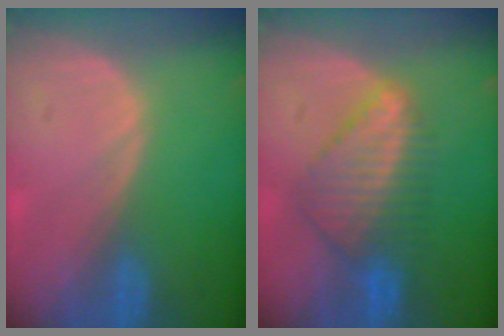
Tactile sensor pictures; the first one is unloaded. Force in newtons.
{"total": 7.6, "press": 7.1, "slide": 2.7}